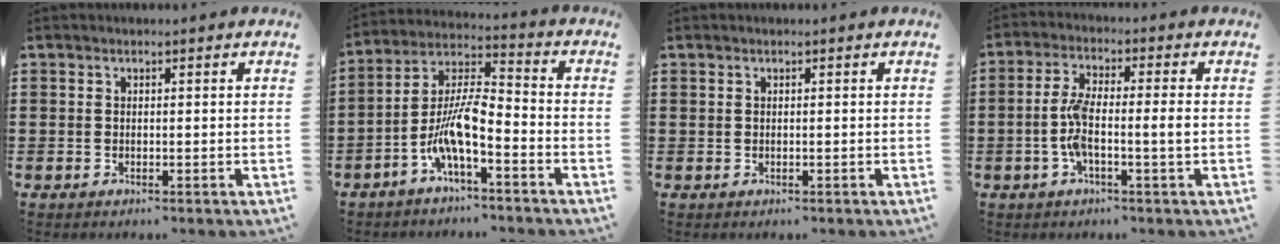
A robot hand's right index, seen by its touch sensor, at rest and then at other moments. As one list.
[{"total": 8.4, "force": [-4.5, 1.8, 6.9], "torque": [-0.159, -0.012, -0.091]}, {"total": 0.0}, {"total": 6.7, "force": [-1.2, 1.3, 6.5], "torque": [-0.136, -0.004, -0.032]}]